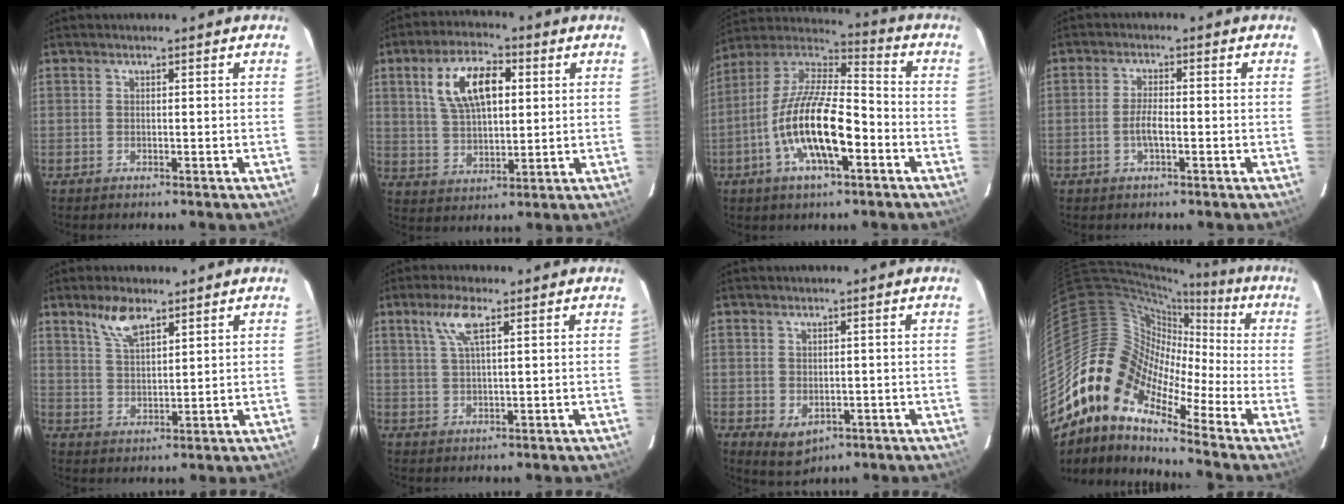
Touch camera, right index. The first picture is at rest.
{"total": 11.8, "force": [3.8, 5.8, 9.6], "torque": [-0.182, 0.020, 0.072]}
{"total": 17.6, "force": [-6.0, 5.8, 15.5], "torque": [-0.305, -0.008, -0.119]}
{"total": 3.3, "force": [-1.0, 0.7, 3.0], "torque": [-0.062, 0.000, -0.021]}
{"total": 6.3, "force": [4.4, 2.4, 3.9], "torque": [-0.071, 0.005, 0.087]}
{"total": 5.3, "force": [2.7, 1.1, 4.4], "torque": [-0.090, 0.007, 0.053]}
{"total": 4.2, "force": [-0.9, 3.4, 2.3], "torque": [-0.044, -0.008, -0.004]}
{"total": 11.4, "force": [-6.1, 7.1, 6.5], "torque": [-0.093, 0.014, -0.142]}